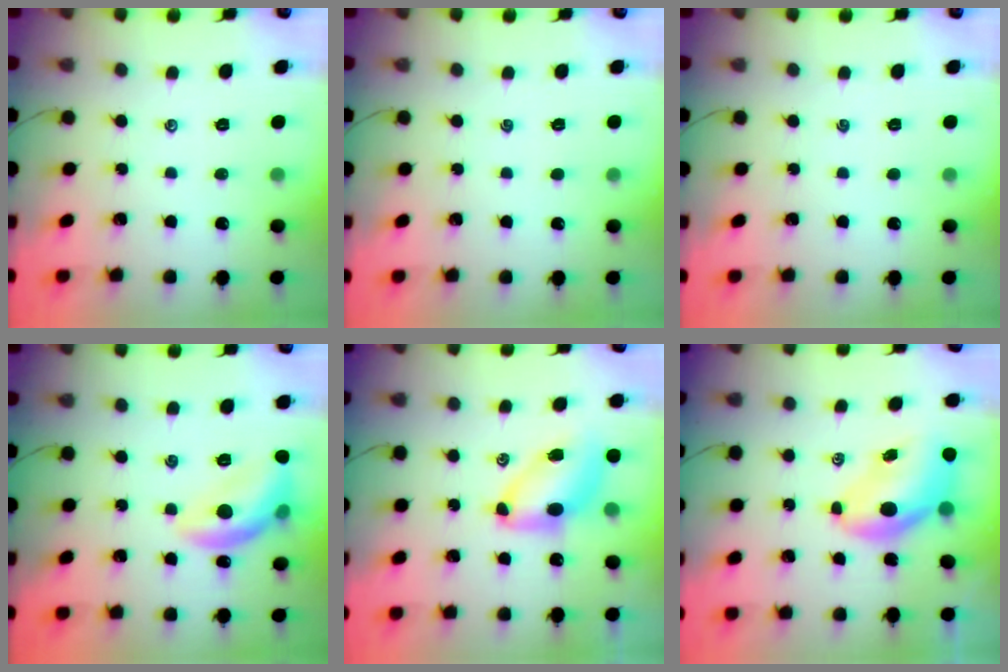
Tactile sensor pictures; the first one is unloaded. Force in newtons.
{"total": 0.0}
{"total": 0.0}
{"total": 11.7, "press": 11.6, "slide": 1.0}
{"total": 7.7, "press": 7.7, "slide": 0.9}
{"total": 7.5, "press": 7.2, "slide": 2.1}